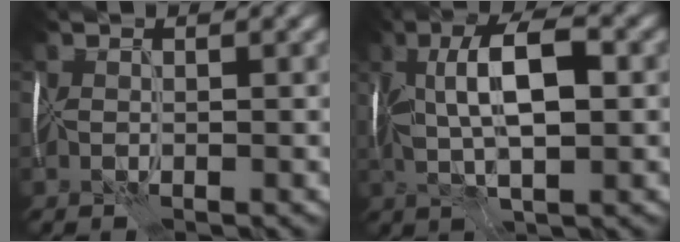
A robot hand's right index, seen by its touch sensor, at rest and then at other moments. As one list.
[{"total": 7.5, "force": [1.1, 2.6, 7.0], "torque": [-0.121, 0.014, 0.013]}]